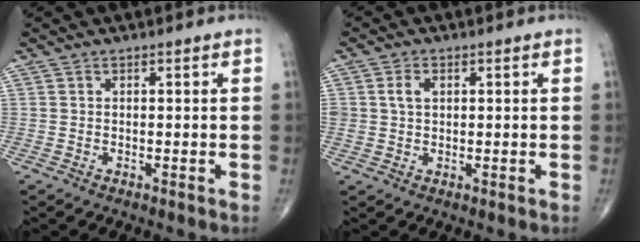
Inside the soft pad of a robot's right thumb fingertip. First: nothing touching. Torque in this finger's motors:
{"motor_torque": [0.75, 0.56, 0.63, 0.07, 0.02]}